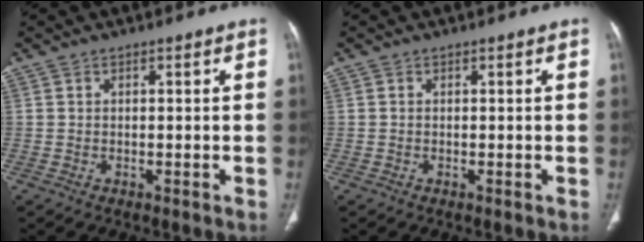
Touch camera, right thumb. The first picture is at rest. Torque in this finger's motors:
{"motor_torque": [-0.30, 0.05, 0.12, -0.63, -0.04]}